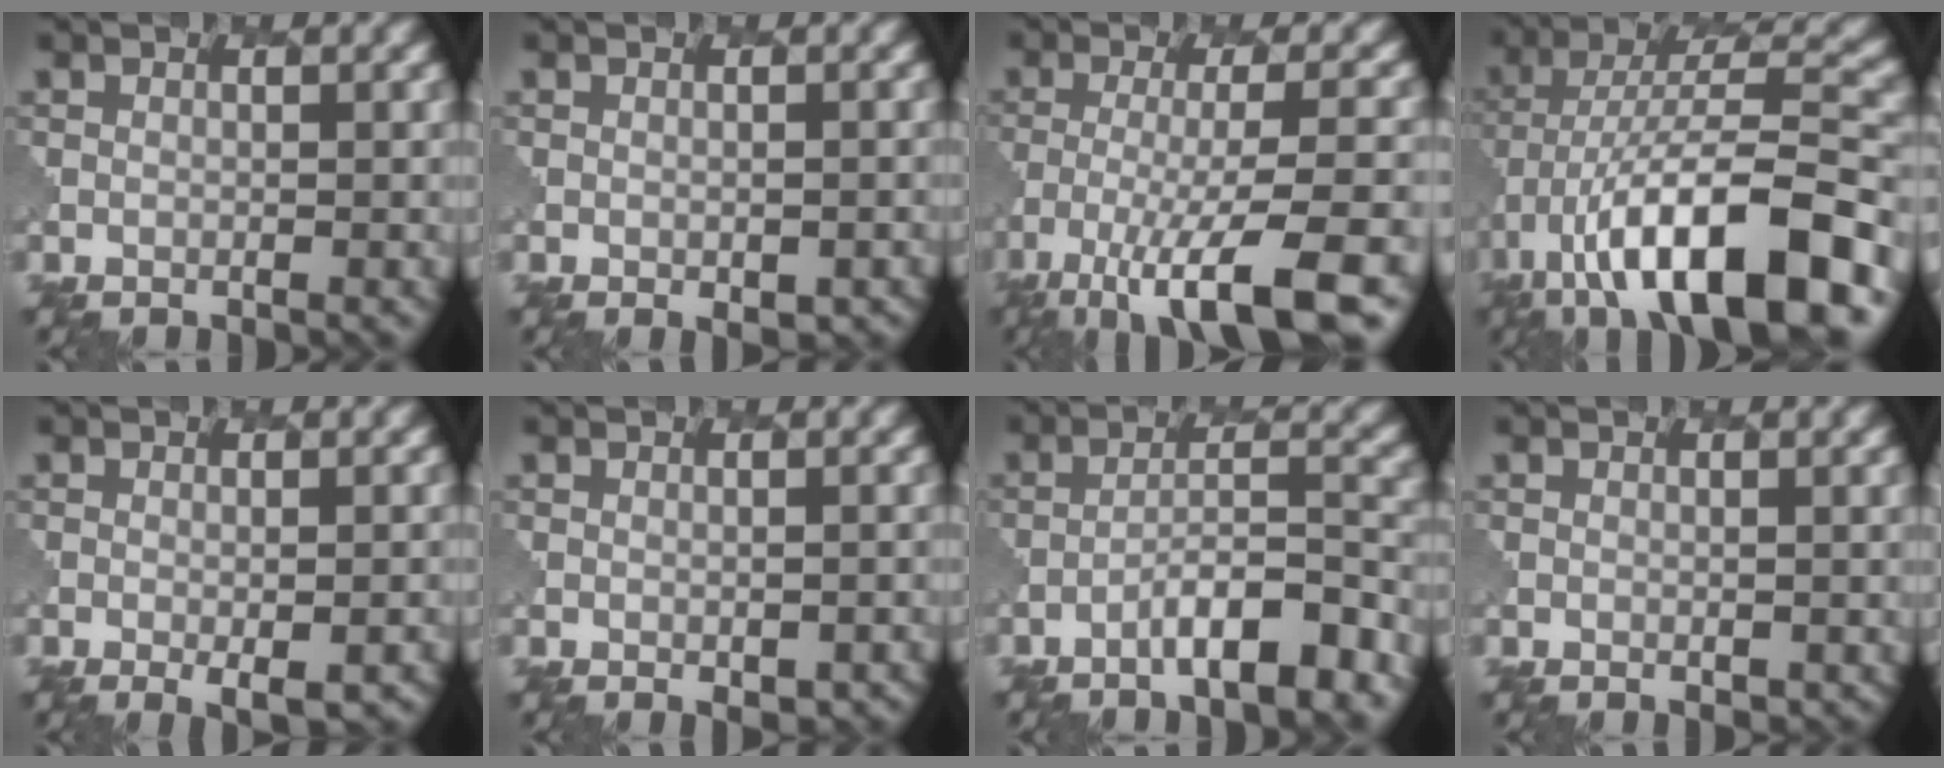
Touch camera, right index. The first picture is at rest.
{"total": 1.4, "force": [-0.7, 0.7, 1.0], "torque": [-0.013, -0.001, 0.000]}
{"total": 9.6, "force": [-6.3, 2.1, 7.0], "torque": [-0.117, -0.005, -0.105]}
{"total": 14.1, "force": [-6.6, 4.5, 11.6], "torque": [-0.189, 0.019, -0.103]}
{"total": 2.4, "force": [-0.9, 0.5, 2.1], "torque": [-0.035, -0.007, -0.004]}
{"total": 1.1, "force": [-0.4, 0.5, 0.9], "torque": [-0.012, -0.002, 0.003]}
{"total": 6.0, "force": [-4.0, 1.1, 4.4], "torque": [-0.067, 0.014, -0.060]}
{"total": 0.5, "force": [0.1, 0.4, 0.4], "torque": [-0.007, -0.002, 0.008]}